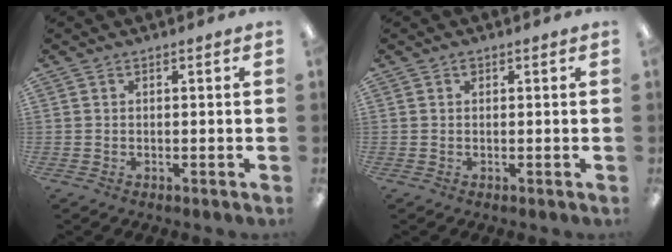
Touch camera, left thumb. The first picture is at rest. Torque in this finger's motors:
{"motor_torque": [0.12, -0.03, 0.21, -0.43, 0.00]}